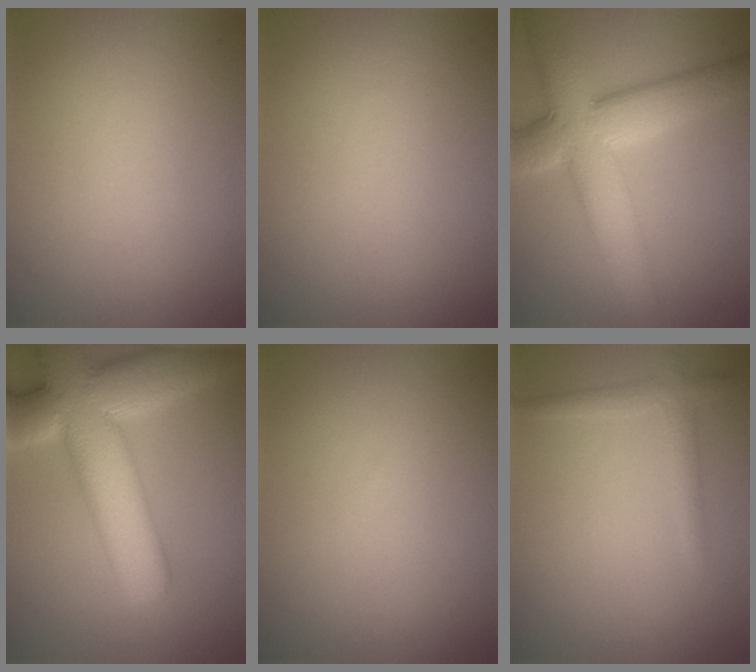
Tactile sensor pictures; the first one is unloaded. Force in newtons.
{"total": 0.0}
{"total": 9.0, "press": 8.9, "slide": 0.7}
{"total": 13.5, "press": 13.5, "slide": 1.2}
{"total": 0.0}
{"total": 1.9, "press": 1.9, "slide": 0.1}